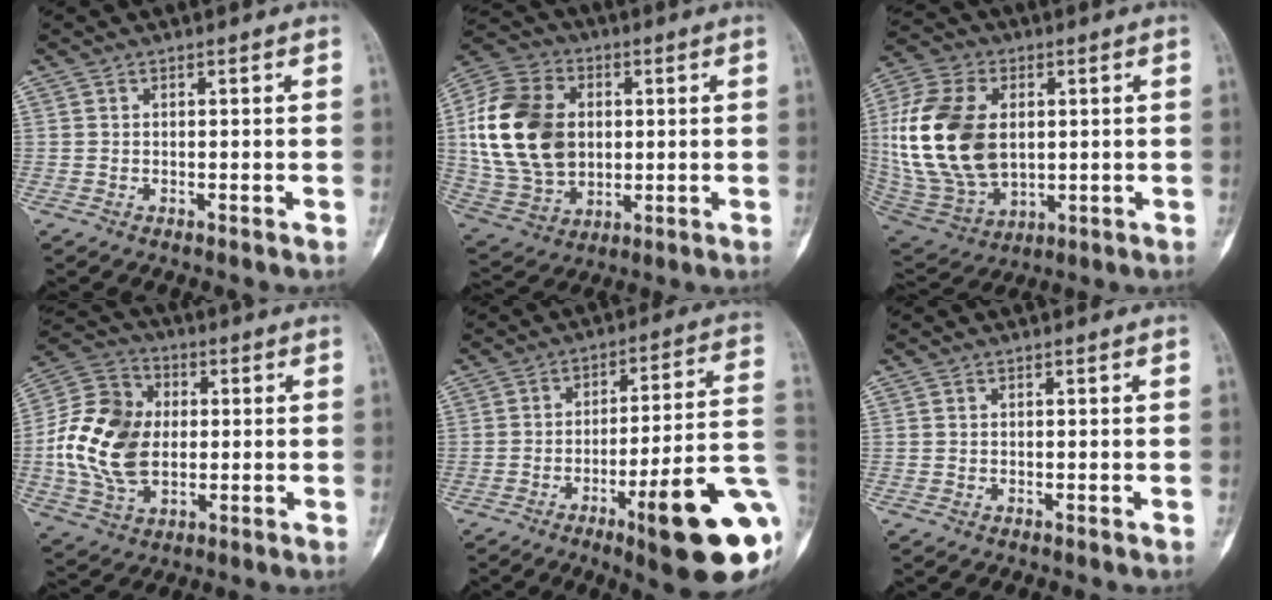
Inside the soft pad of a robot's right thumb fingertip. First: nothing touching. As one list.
[{"total": 20.4, "force": [2.3, 15.0, 13.7], "torque": [-0.251, 0.004, 0.049]}, {"total": 21.7, "force": [2.2, 14.2, 16.2], "torque": [-0.330, -0.011, 0.054]}, {"total": 17.3, "force": [0.0, 12.2, 12.3], "torque": [-0.223, 0.011, -0.001]}, {"total": 21.0, "force": [-7.5, 3.6, 19.3], "torque": [-0.213, 0.028, -0.099]}, {"total": 0.0}]